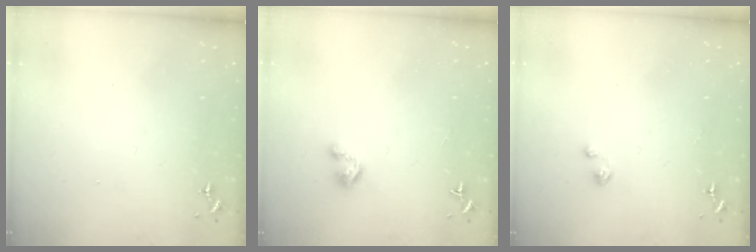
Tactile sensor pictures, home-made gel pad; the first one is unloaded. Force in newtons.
{"total": 3.2, "press": 3.2, "slide": 0.3}
{"total": 2.7, "press": 2.7, "slide": 0.3}